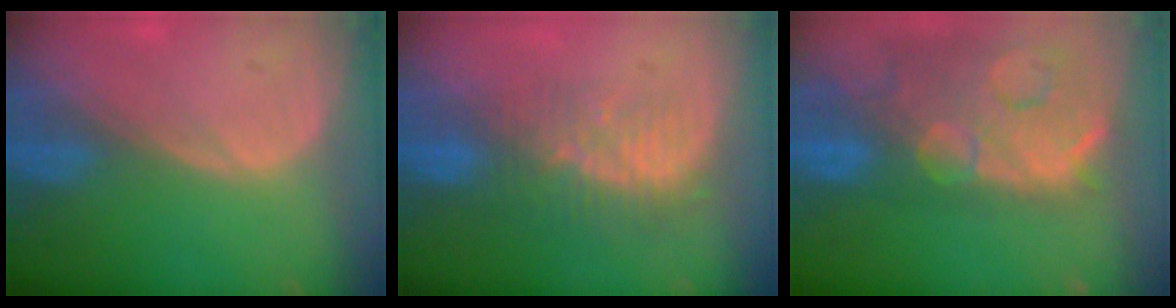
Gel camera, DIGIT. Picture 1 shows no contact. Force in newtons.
{"total": 8.4, "press": 7.5, "slide": 3.8}
{"total": 14.7, "press": 11.9, "slide": 8.6}